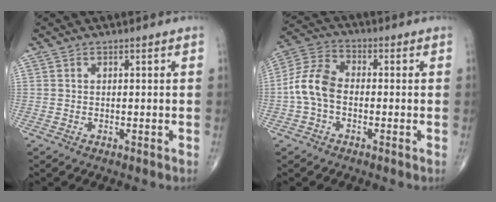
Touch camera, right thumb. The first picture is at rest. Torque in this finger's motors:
{"motor_torque": [-0.11, 0.33, 0.64, -0.48, 0.13]}